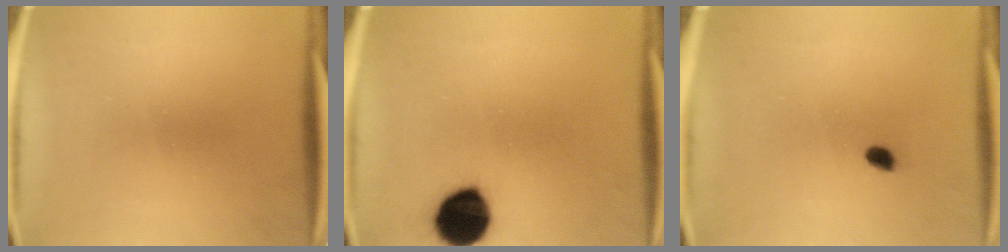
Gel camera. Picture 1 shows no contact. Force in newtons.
{"total": 12.8}
{"total": 1.6}